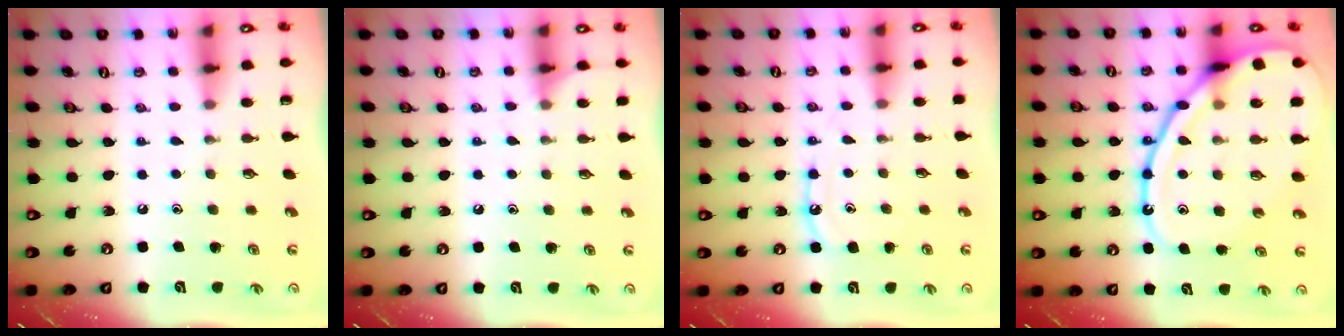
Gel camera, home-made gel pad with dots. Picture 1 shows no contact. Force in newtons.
{"total": 6.1, "press": 6.0, "slide": 0.9}
{"total": 8.8, "press": 8.8, "slide": 0.5}
{"total": 19.5, "press": 19.4, "slide": 1.2}